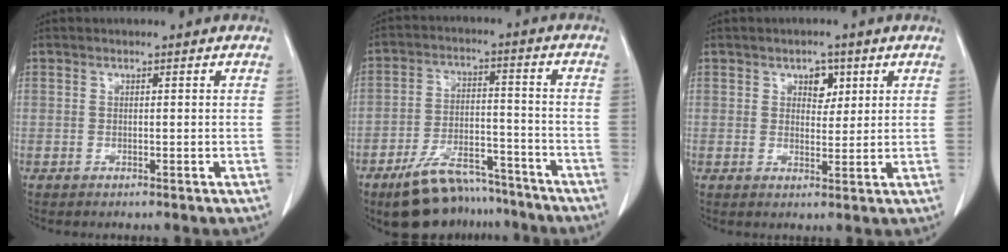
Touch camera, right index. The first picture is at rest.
{"total": 11.9, "force": [-9.6, 4.7, 5.4], "torque": [-0.094, 0.013, -0.158]}
{"total": 3.2, "force": [1.5, 2.0, 1.9], "torque": [-0.023, 0.003, 0.024]}